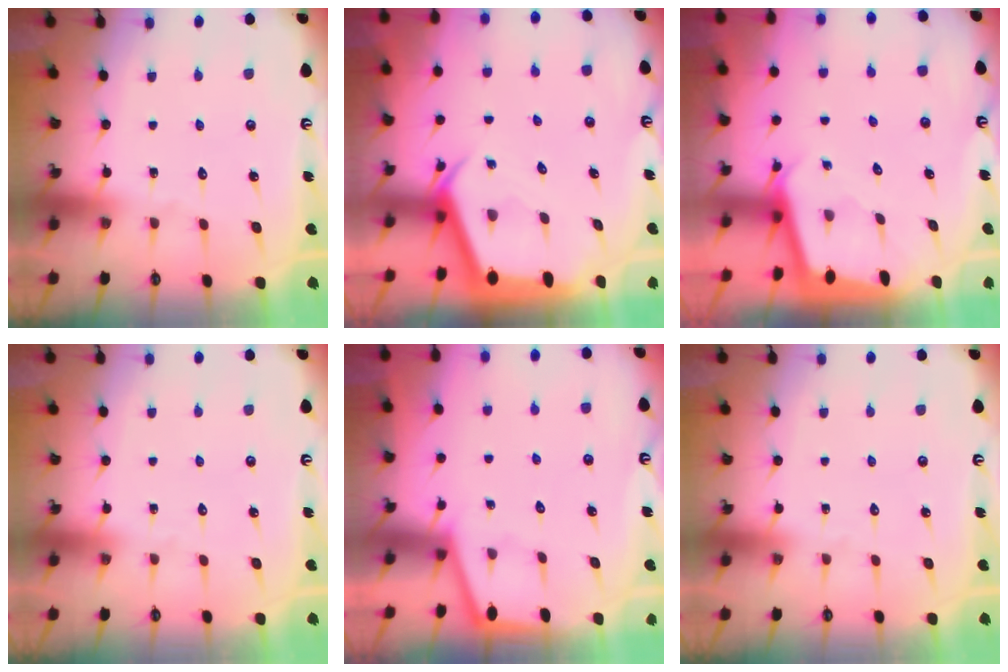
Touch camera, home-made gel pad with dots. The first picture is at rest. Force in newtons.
{"total": 3.5, "press": 3.4, "slide": 0.3}
{"total": 2.1, "press": 2.1, "slide": 0.1}
{"total": 0.0}
{"total": 1.3, "press": 1.2, "slide": 0.2}
{"total": 0.0}